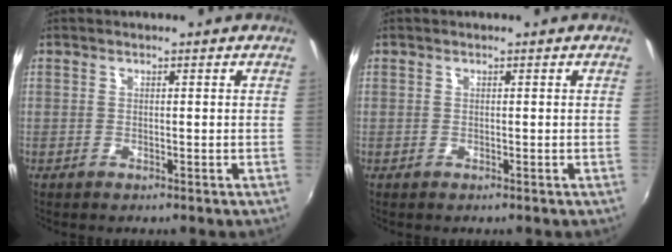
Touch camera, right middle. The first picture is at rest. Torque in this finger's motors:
{"motor_torque": [0.14, -0.10, 0.05, 0.00]}